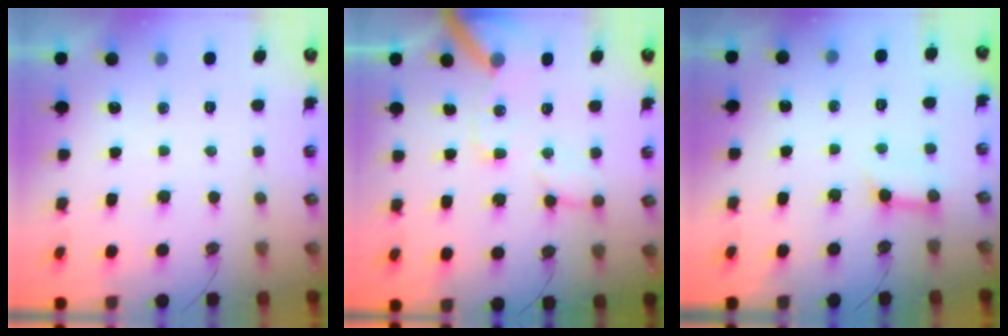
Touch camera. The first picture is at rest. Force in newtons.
{"total": 12.8, "press": 12.7, "slide": 1.6}
{"total": 6.6, "press": 6.5, "slide": 0.7}